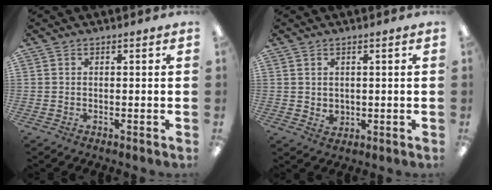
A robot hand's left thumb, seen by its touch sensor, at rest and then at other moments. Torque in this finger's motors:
{"motor_torque": [-0.24, 0.25, 0.13, -0.21, 0.01]}